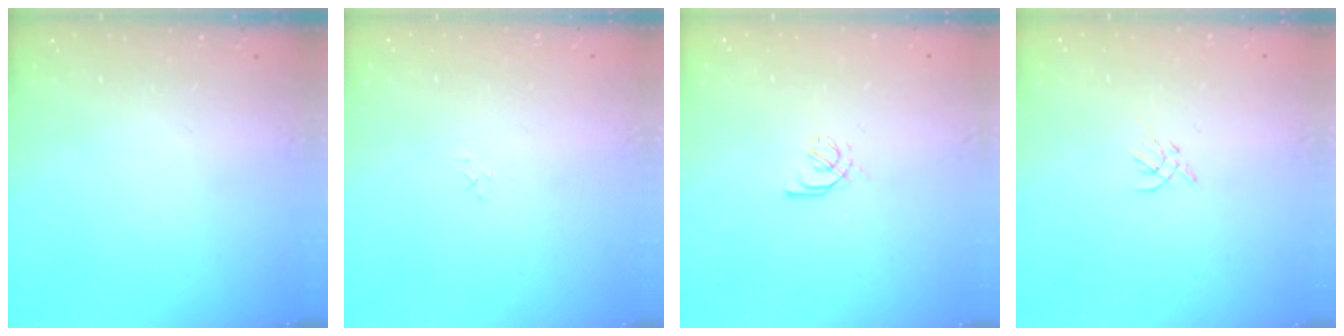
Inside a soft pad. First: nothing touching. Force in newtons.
{"total": 2.9, "press": 2.9, "slide": 0.3}
{"total": 1.7, "press": 1.6, "slide": 0.5}
{"total": 1.4, "press": 1.3, "slide": 0.5}